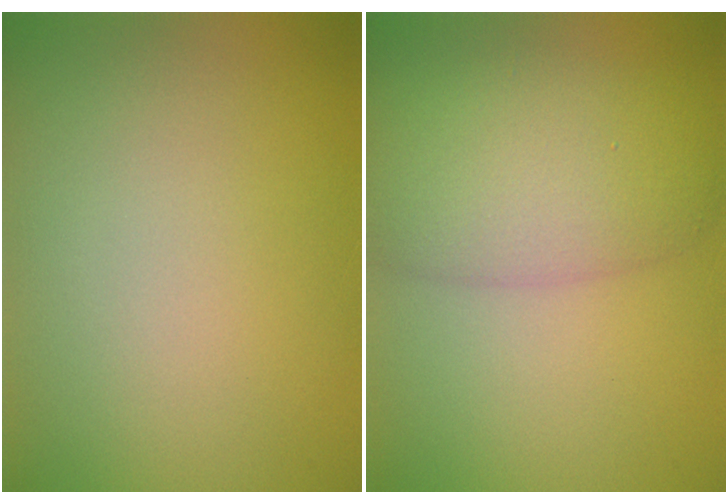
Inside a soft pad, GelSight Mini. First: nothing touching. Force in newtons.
{"total": 6.5, "press": 6.4, "slide": 0.2}